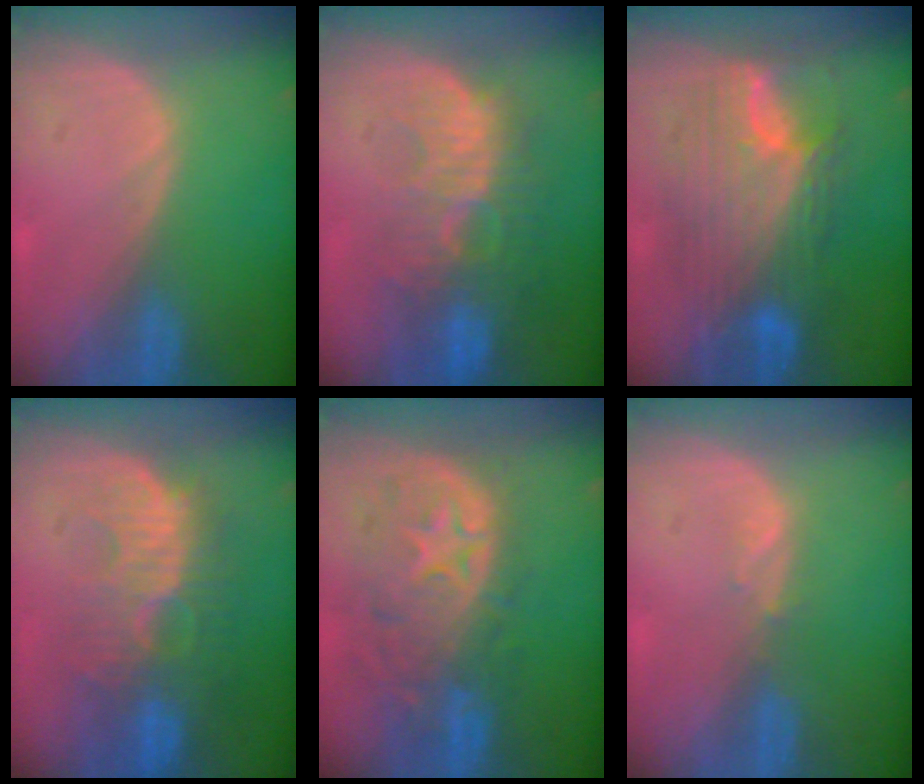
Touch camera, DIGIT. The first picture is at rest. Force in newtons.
{"total": 10.8, "press": 9.4, "slide": 5.3}
{"total": 10.9, "press": 10.9, "slide": 0.8}
{"total": 10.8, "press": 9.6, "slide": 4.9}
{"total": 11.1, "press": 9.8, "slide": 5.2}
{"total": 1.1, "press": 1.0, "slide": 0.4}